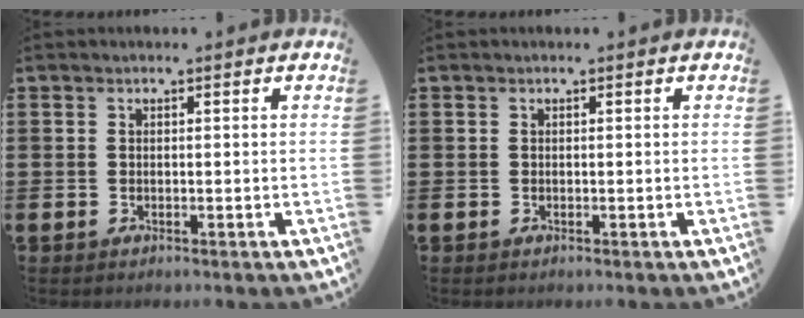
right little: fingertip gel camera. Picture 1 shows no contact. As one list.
[{"total": 0.0}]